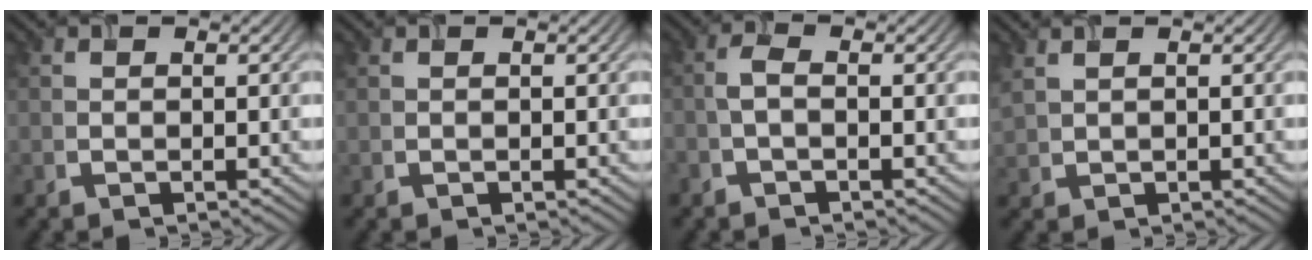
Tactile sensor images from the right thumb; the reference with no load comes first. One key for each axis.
{"total": 0.0}
{"total": 1.7, "fx": -0.7, "fy": 0.6, "fz": 1.5, "tx": -0.035, "ty": 0.004, "tz": -0.018}
{"total": 1.6, "fx": 1.2, "fy": 0.5, "fz": 0.9, "tx": -0.027, "ty": 0.004, "tz": 0.033}